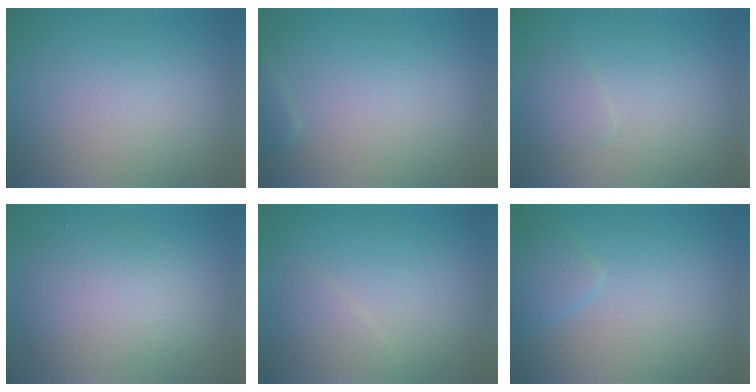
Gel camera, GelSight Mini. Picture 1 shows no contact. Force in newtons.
{"total": 0.6, "press": 0.6, "slide": 0.1}
{"total": 1.3, "press": 1.3, "slide": 0.1}
{"total": 4.5, "press": 4.5, "slide": 0.2}
{"total": 1.3, "press": 1.3, "slide": 0.1}
{"total": 1.6, "press": 1.6, "slide": 0.1}